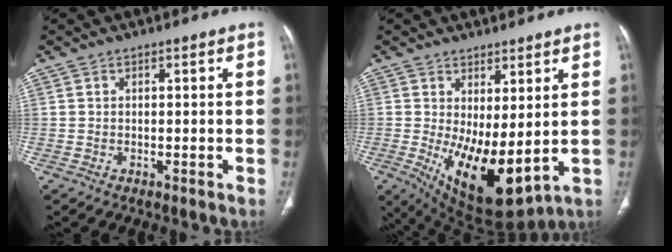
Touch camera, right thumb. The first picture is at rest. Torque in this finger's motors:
{"motor_torque": [0.37, 2.63, 0.85, 0.89, 0.44]}